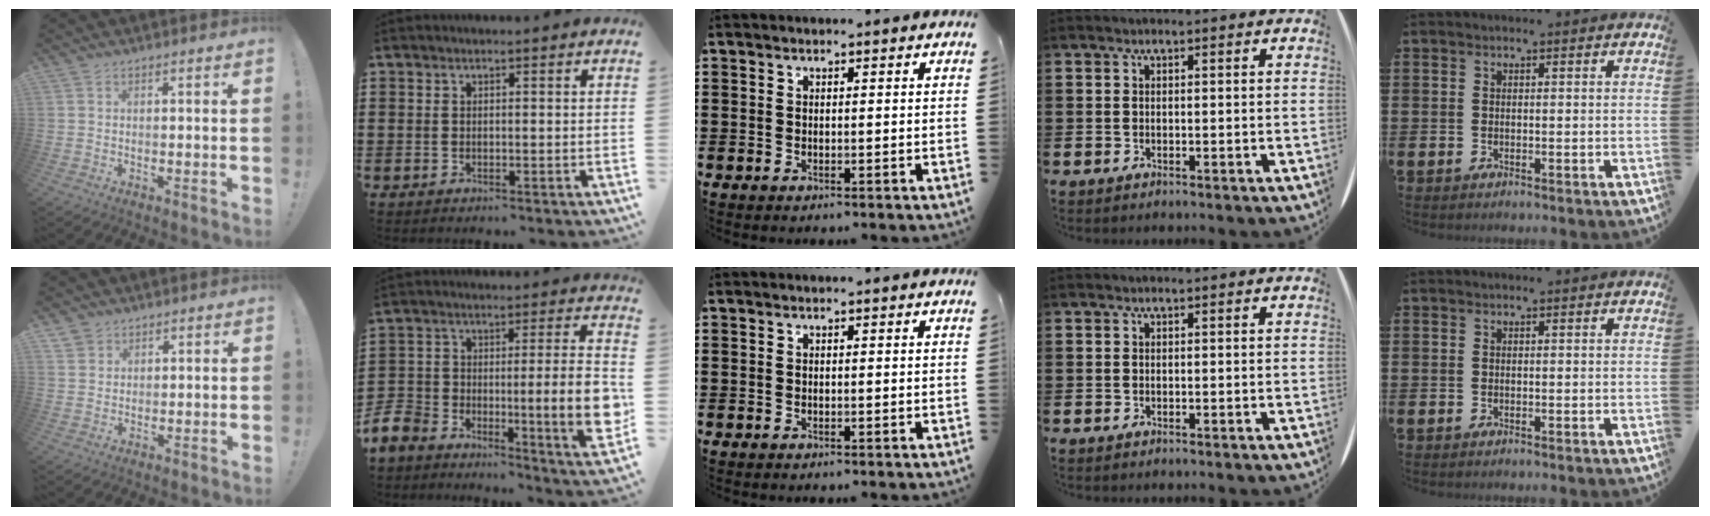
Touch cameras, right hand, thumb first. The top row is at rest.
{"thumb": {"total": 3.1, "force": [2.2, 2.1, 0.2], "torque": [-0.001, -0.014, 0.042]}, "index": {"total": 13.4, "force": [-7.1, 3.7, 10.8], "torque": [-0.187, 0.009, -0.127]}}